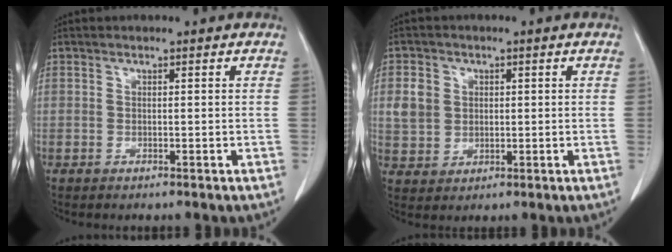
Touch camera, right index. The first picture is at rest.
{"total": 5.2, "force": [1.1, 4.6, 2.1], "torque": [-0.044, 0.013, 0.028]}